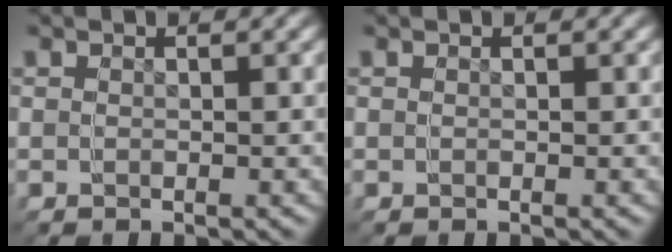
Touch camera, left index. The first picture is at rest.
{"total": 0.0}